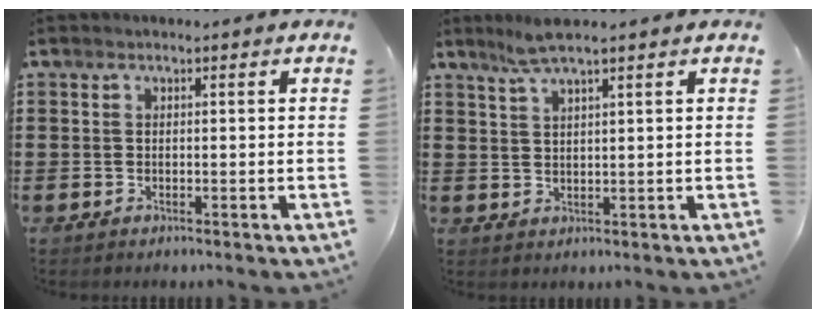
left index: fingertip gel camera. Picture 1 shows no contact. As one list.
[{"total": 3.5, "force": [2.7, -0.1, 2.3], "torque": [-0.051, 0.003, 0.049]}]